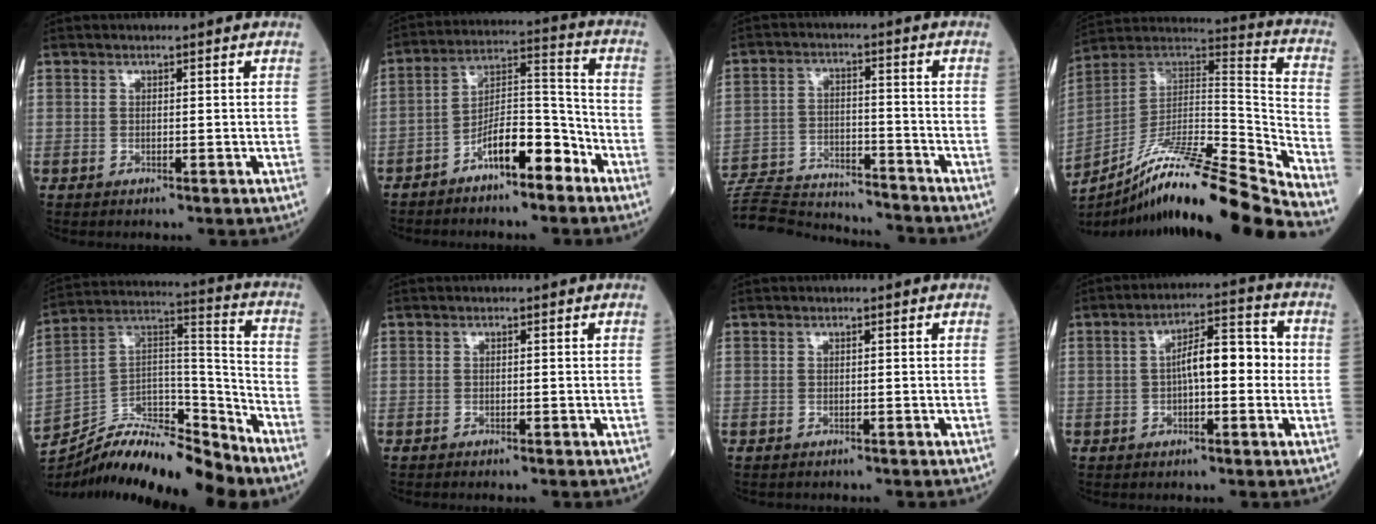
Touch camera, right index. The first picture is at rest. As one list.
[{"total": 9.6, "force": [-6.1, 2.8, 6.9], "torque": [-0.120, 0.025, -0.107]}, {"total": 17.1, "force": [-16.6, 1.6, 3.6], "torque": [-0.078, 0.006, -0.254]}, {"total": 26.0, "force": [-21.3, -1.1, 14.9], "torque": [-0.215, -0.007, -0.354]}, {"total": 17.1, "force": [-15.2, 3.6, 7.0], "torque": [-0.110, 0.053, -0.262]}, {"total": 0.7, "force": [-0.6, 0.1, 0.3], "torque": [-0.008, -0.001, -0.011]}, {"total": 0.8, "force": [-0.8, 0.3, 0.2], "torque": [-0.009, 0.000, -0.013]}, {"total": 7.8, "force": [0.0, 2.4, 7.5], "torque": [-0.122, 0.033, -0.004]}]